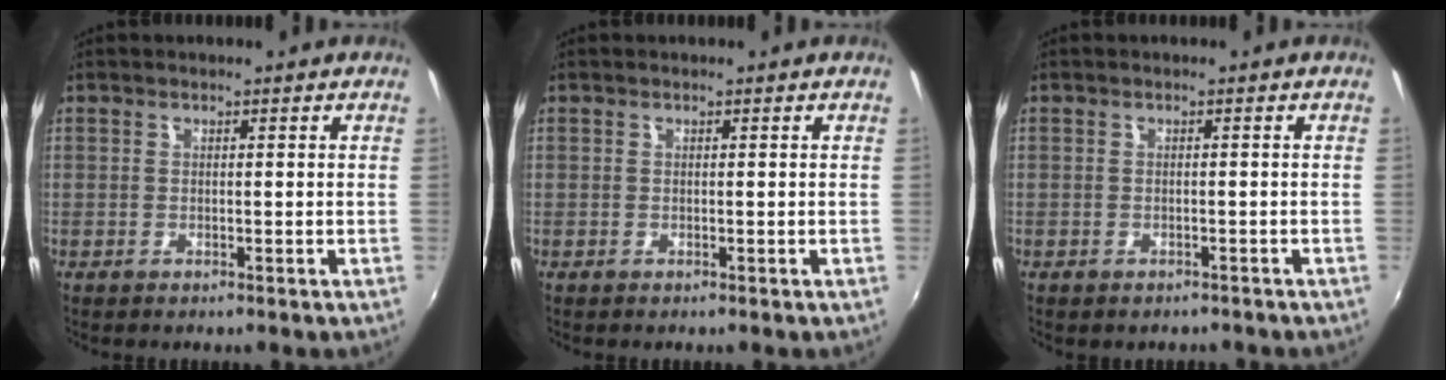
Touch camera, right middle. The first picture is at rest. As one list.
[{"total": 0.0}, {"total": 2.4, "force": [-1.9, 1.1, 0.8], "torque": [-0.018, -0.012, -0.024]}]